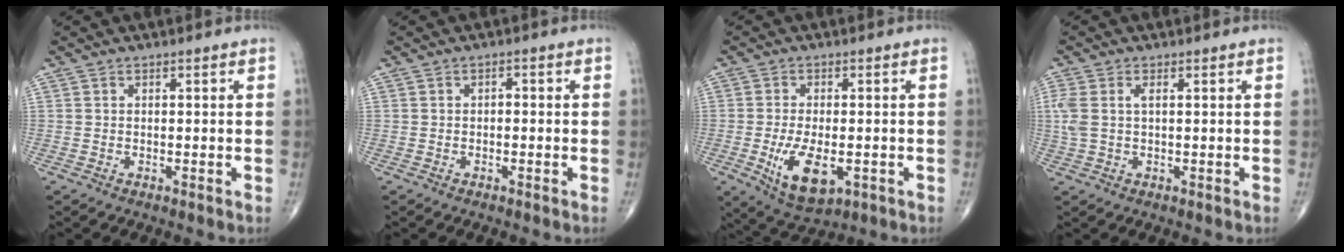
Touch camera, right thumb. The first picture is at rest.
{"total": 1.1, "force": [-0.2, 0.7, 0.8], "torque": [-0.006, 0.004, -0.007]}
{"total": 9.8, "force": [-2.6, 4.8, 8.1], "torque": [-0.141, -0.011, -0.032]}
{"total": 4.8, "force": [0.8, 2.4, 4.0], "torque": [-0.123, 0.017, 0.022]}